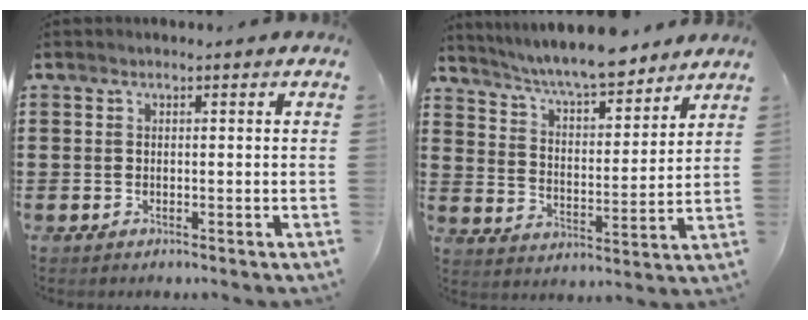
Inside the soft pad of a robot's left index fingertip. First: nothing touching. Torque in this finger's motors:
{"motor_torque": [2.14, 0.00, 0.40, 0.21]}